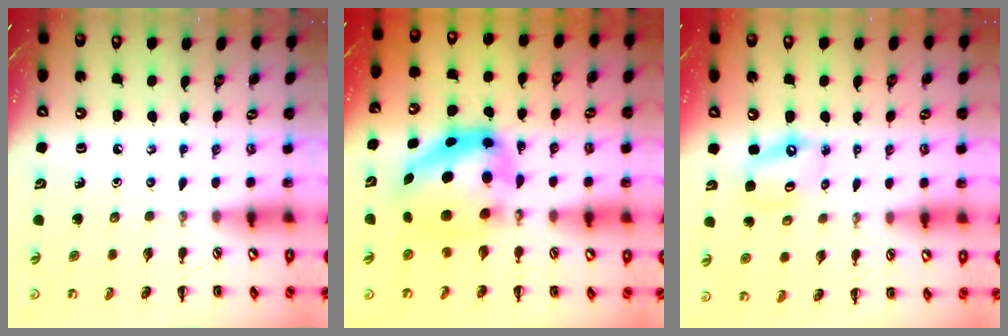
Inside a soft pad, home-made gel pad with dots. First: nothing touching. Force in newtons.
{"total": 8.7, "press": 8.4, "slide": 2.0}
{"total": 7.7, "press": 7.5, "slide": 1.8}